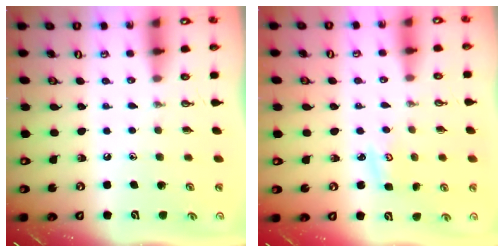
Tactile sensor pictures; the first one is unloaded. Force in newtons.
{"total": 2.9, "press": 2.9, "slide": 0.2}